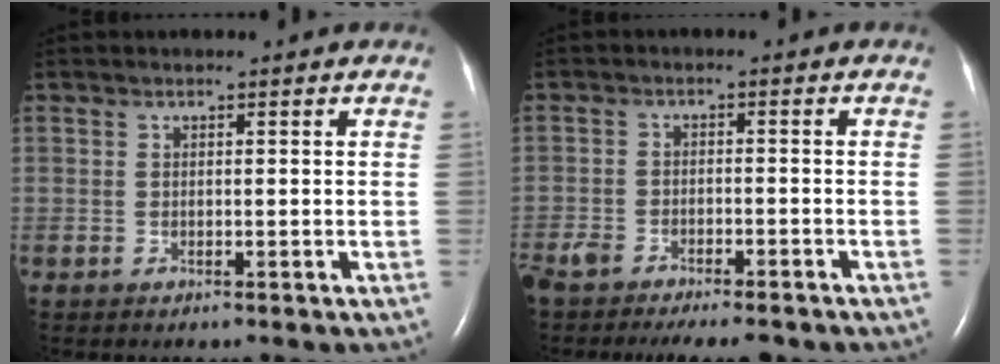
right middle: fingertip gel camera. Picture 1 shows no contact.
{"total": 14.2, "force": [-11.6, 4.4, 7.0], "torque": [-0.163, -0.022, -0.163]}